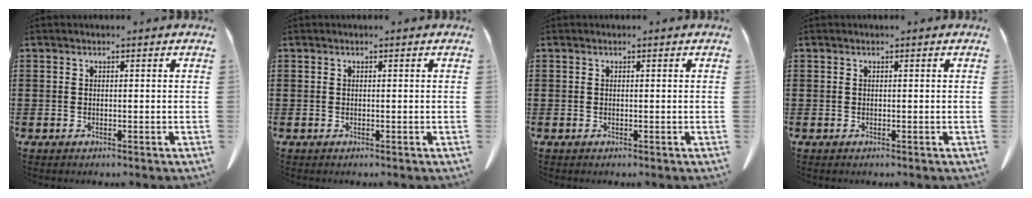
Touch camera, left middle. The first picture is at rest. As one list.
[{"total": 0.0}, {"total": 0.0}, {"total": 0.0}]